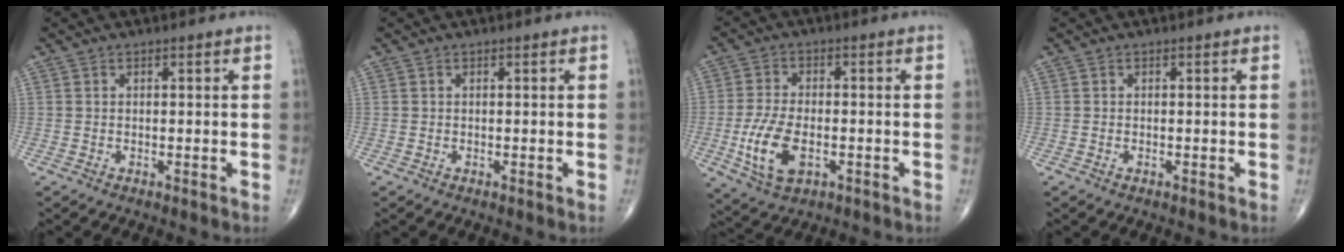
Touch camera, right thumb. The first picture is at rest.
{"total": 0.0}
{"total": 9.9, "force": [-2.6, 5.3, 8.0], "torque": [-0.158, 0.003, -0.042]}
{"total": 0.0}